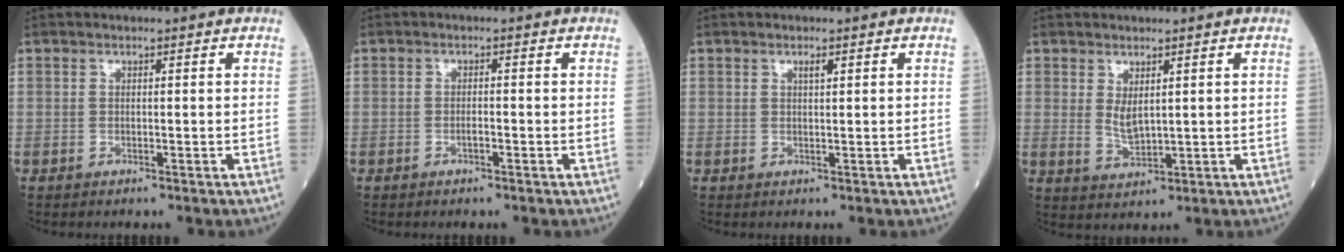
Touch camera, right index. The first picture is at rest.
{"total": 1.1, "force": [-0.6, 0.1, 1.0], "torque": [-0.014, 0.002, -0.012]}
{"total": 0.9, "force": [0.5, 0.2, 0.7], "torque": [-0.013, -0.002, 0.009]}
{"total": 2.9, "force": [1.0, 1.2, 2.5], "torque": [-0.049, -0.005, 0.027]}